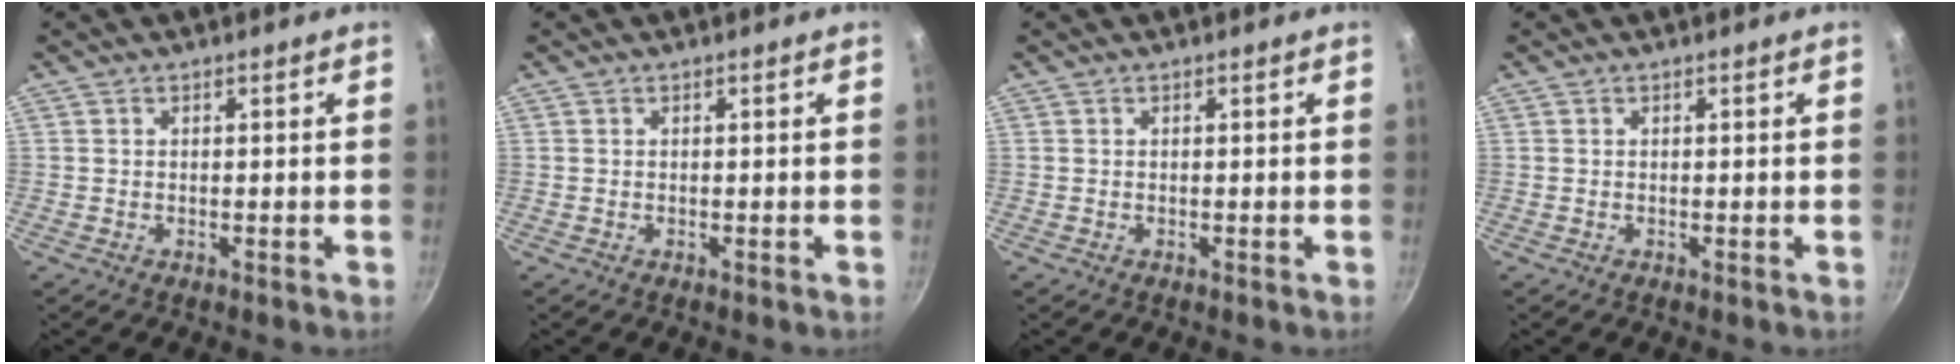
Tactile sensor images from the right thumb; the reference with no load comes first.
{"total": 0.0}
{"total": 0.0}
{"total": 0.0}